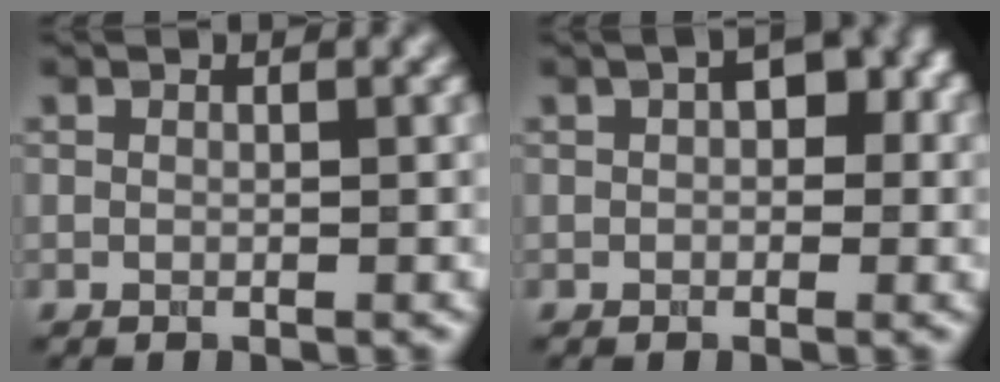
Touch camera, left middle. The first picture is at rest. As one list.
[{"total": 2.8, "force": [0.5, 1.6, 2.2], "torque": [-0.025, 0.008, 0.002]}]